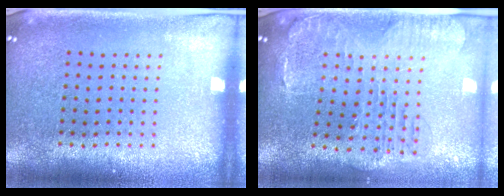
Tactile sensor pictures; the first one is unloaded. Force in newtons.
{"total": 1.5, "press": 1.4, "slide": 0.4}